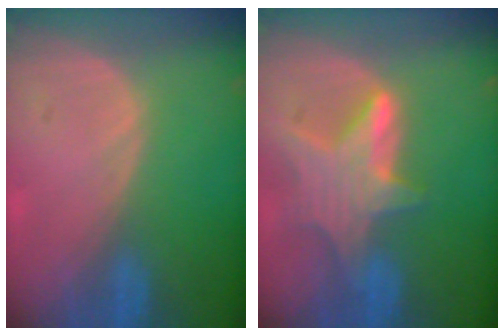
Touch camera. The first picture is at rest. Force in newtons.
{"total": 7.4, "press": 6.9, "slide": 2.6}